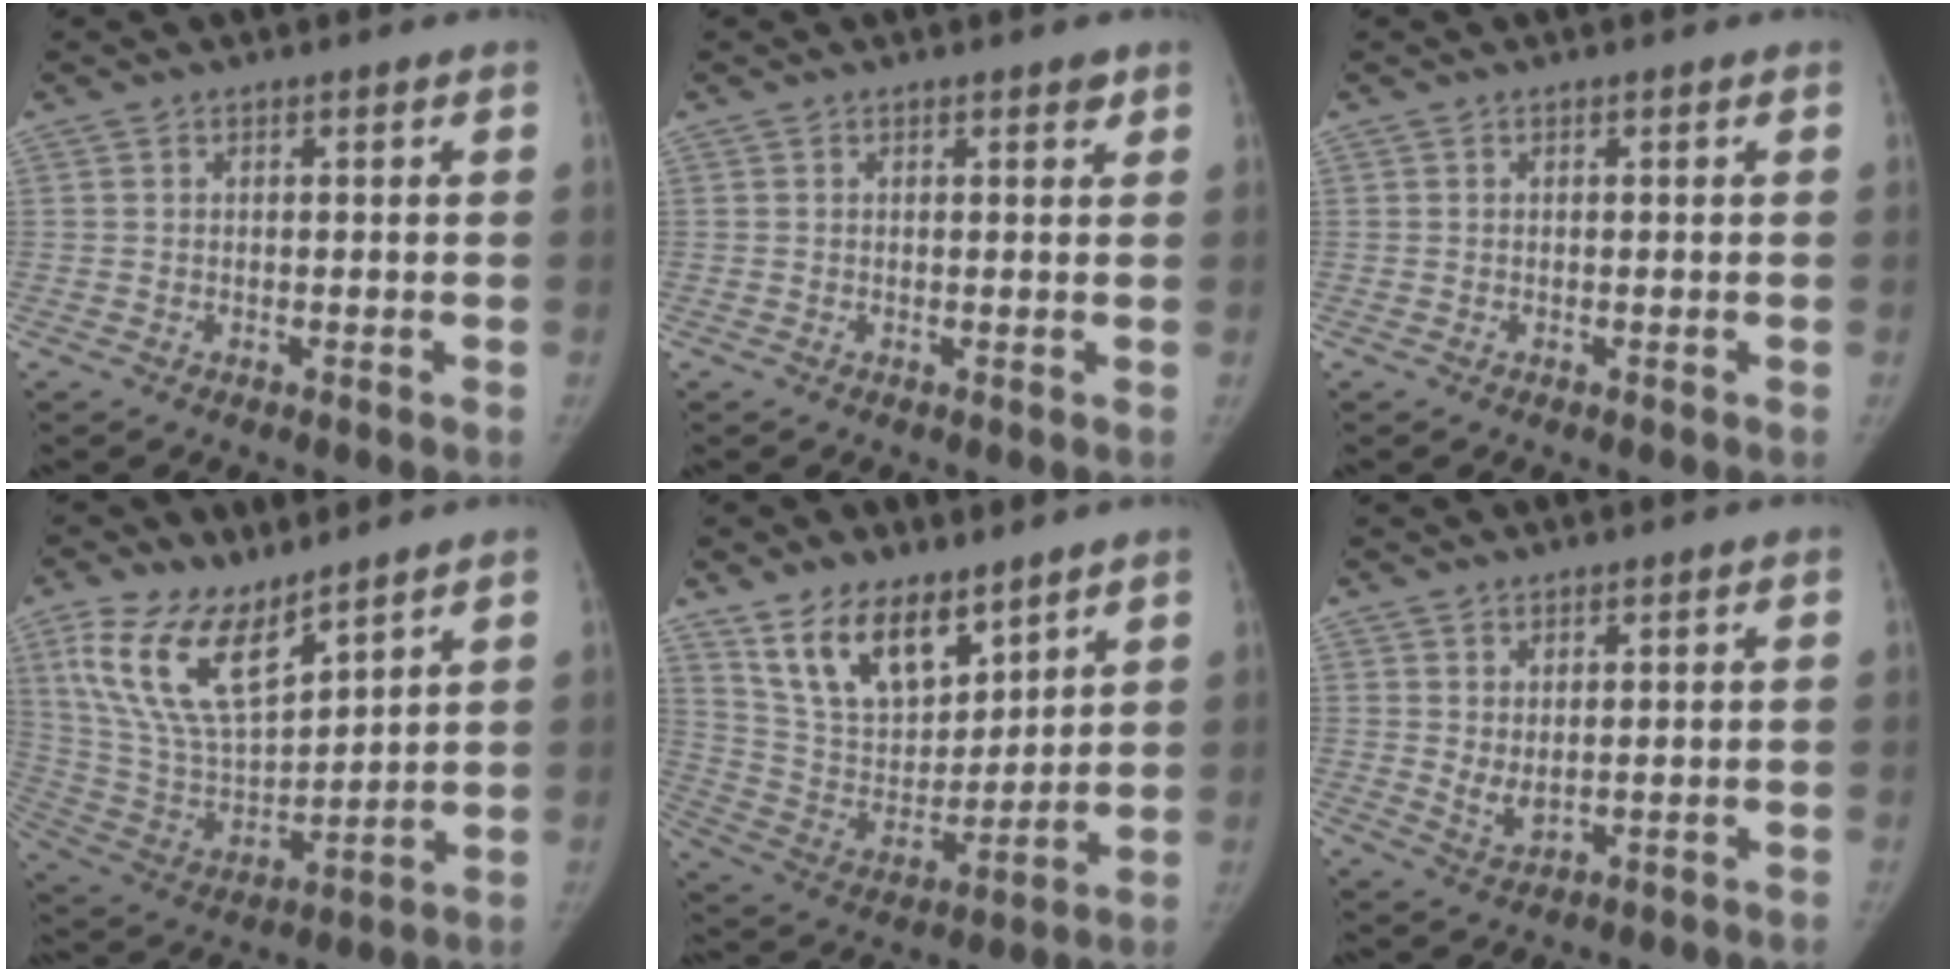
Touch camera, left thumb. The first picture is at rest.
{"total": 1.3, "force": [0.8, 0.6, 0.8], "torque": [-0.002, -0.003, 0.008]}
{"total": 0.0}
{"total": 16.3, "force": [10.5, 6.7, 10.6], "torque": [-0.187, -0.056, 0.221]}
{"total": 15.5, "force": [10.6, 7.8, 8.2], "torque": [-0.107, -0.058, 0.212]}
{"total": 3.4, "force": [1.2, 1.5, 2.8], "torque": [-0.050, -0.019, 0.030]}